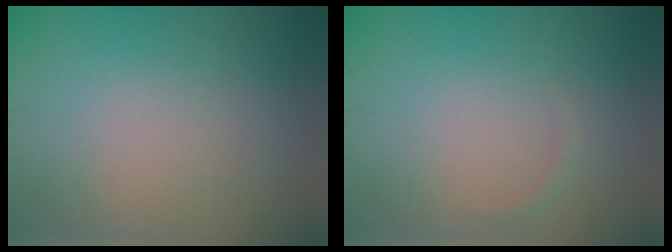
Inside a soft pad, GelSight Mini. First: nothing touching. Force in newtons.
{"total": 0.5, "press": 0.5, "slide": 0.0}